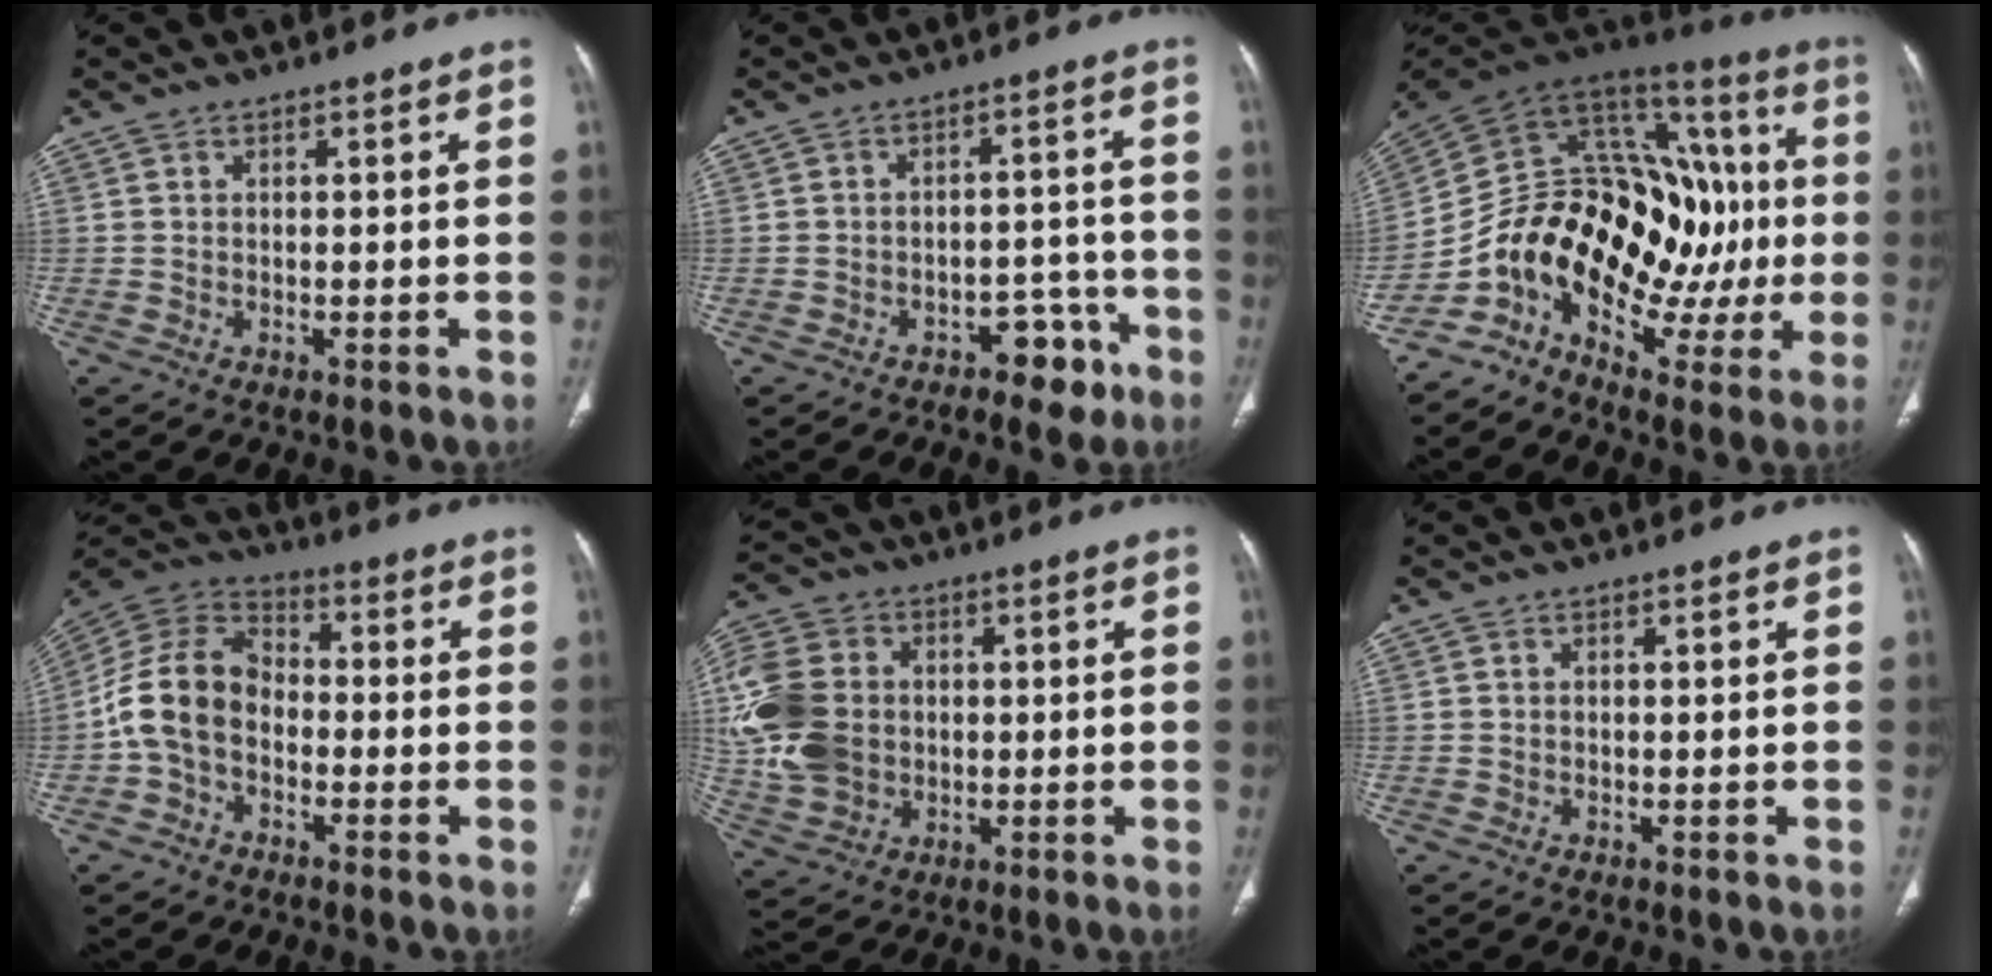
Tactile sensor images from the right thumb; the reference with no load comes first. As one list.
[{"total": 6.8, "force": [-4.2, 4.1, 3.4], "torque": [-0.014, 0.047, -0.054]}, {"total": 25.4, "force": [-3.8, 16.1, 19.2], "torque": [-0.263, 0.092, -0.063]}, {"total": 12.3, "force": [-2.5, 8.8, 8.2], "torque": [-0.151, 0.038, -0.060]}, {"total": 15.8, "force": [0.8, 12.6, 9.5], "torque": [-0.201, 0.010, 0.020]}, {"total": 0.0}]